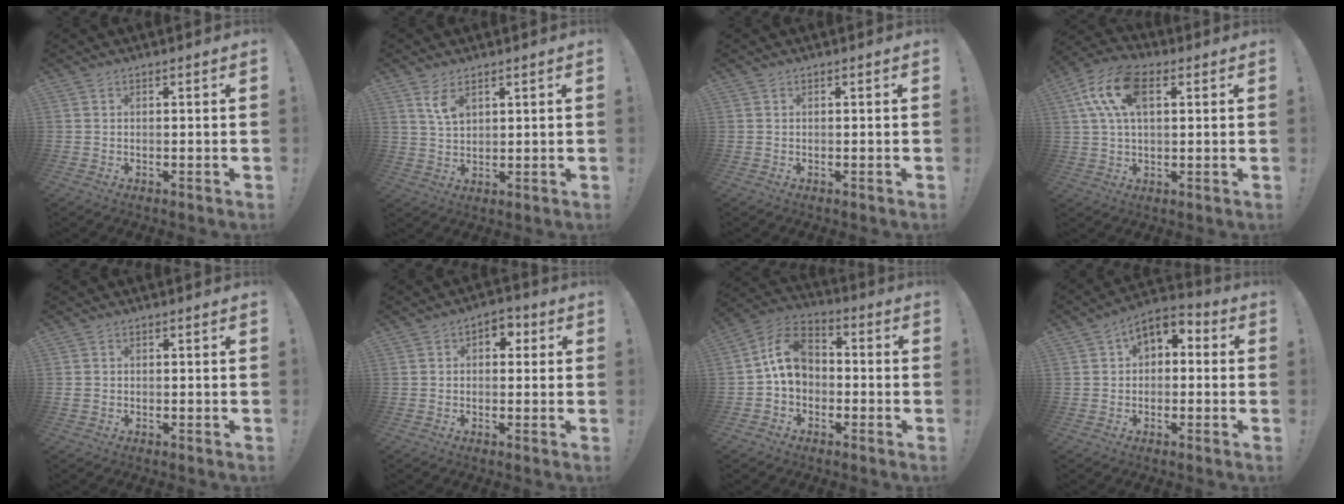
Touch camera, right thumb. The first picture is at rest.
{"total": 5.7, "force": [3.3, 2.8, 3.8], "torque": [-0.061, -0.018, 0.058]}
{"total": 0.0}
{"total": 13.8, "force": [4.4, 7.7, 10.6], "torque": [-0.207, 0.003, 0.083]}
{"total": 1.1, "force": [-0.2, 1.0, 0.5], "torque": [-0.011, 0.005, -0.002]}
{"total": 4.1, "force": [0.5, 3.2, 2.4], "torque": [-0.032, 0.005, 0.005]}
{"total": 11.1, "force": [0.5, 8.6, 7.0], "torque": [-0.121, 0.017, 0.017]}
{"total": 6.3, "force": [1.3, 4.5, 4.1], "torque": [-0.067, 0.010, 0.030]}